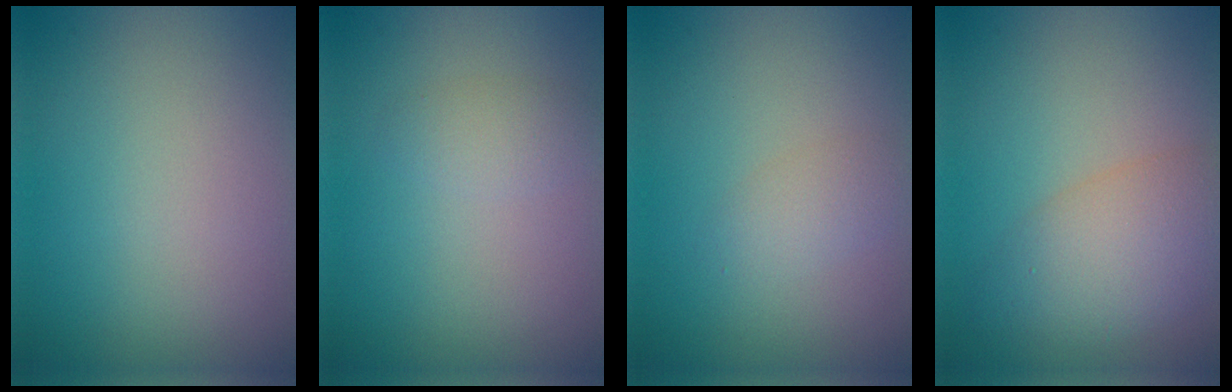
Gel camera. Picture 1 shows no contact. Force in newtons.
{"total": 1.5, "press": 1.5, "slide": 0.0}
{"total": 1.6, "press": 1.6, "slide": 0.0}
{"total": 5.1, "press": 5.1, "slide": 0.2}